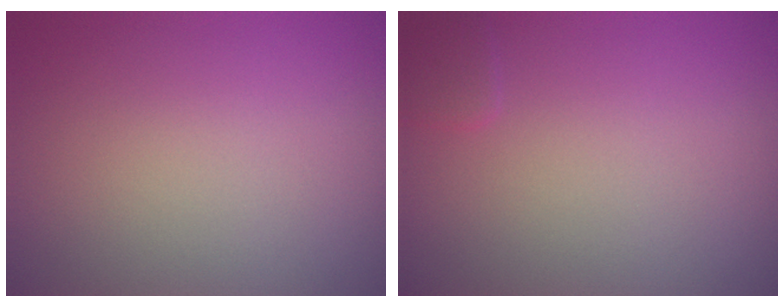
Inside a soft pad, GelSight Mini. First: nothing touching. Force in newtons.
{"total": 0.9, "press": 0.8, "slide": 0.1}